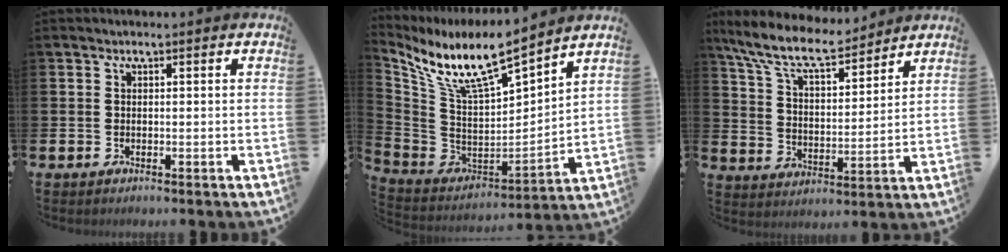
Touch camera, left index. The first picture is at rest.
{"total": 9.8, "force": [8.2, 1.3, 5.2], "torque": [-0.138, -0.064, 0.136]}
{"total": 9.6, "force": [8.6, 2.2, 3.7], "torque": [-0.109, -0.047, 0.154]}